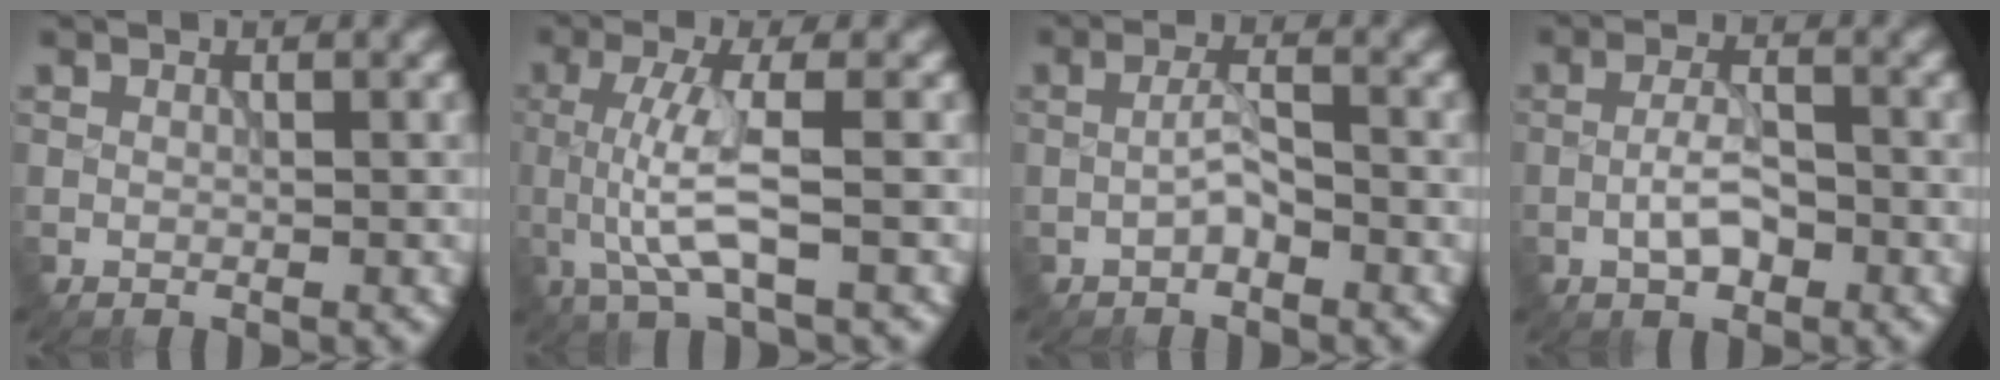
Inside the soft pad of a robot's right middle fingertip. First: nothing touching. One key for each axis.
{"total": 4.6, "fx": -0.6, "fy": 0.9, "fz": 4.5, "tx": -0.099, "ty": -0.001, "tz": -0.009}
{"total": 1.9, "fx": -0.8, "fy": 0.7, "fz": 1.6, "tx": -0.031, "ty": 0.006, "tz": -0.020}
{"total": 3.0, "fx": -1.1, "fy": 1.3, "fz": 2.5, "tx": -0.048, "ty": 0.004, "tz": -0.023}